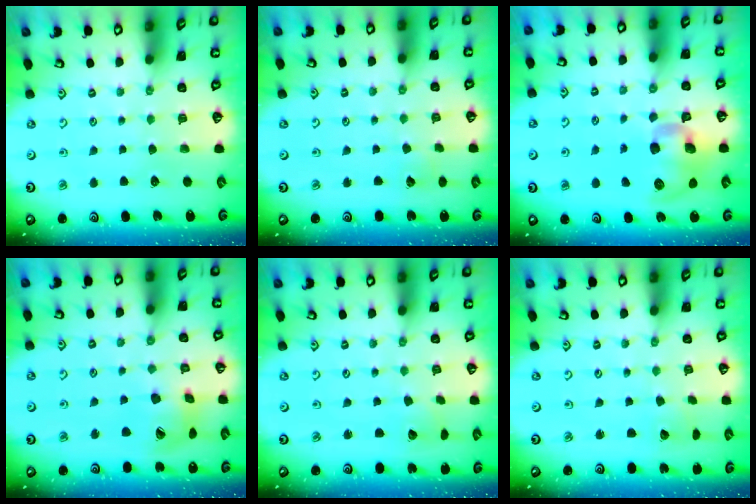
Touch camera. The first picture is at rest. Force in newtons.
{"total": 2.8, "press": 2.7, "slide": 0.3}
{"total": 11.6, "press": 11.5, "slide": 1.9}
{"total": 12.6, "press": 12.5, "slide": 1.6}
{"total": 2.4, "press": 2.4, "slide": 0.1}
{"total": 2.4, "press": 2.4, "slide": 0.2}